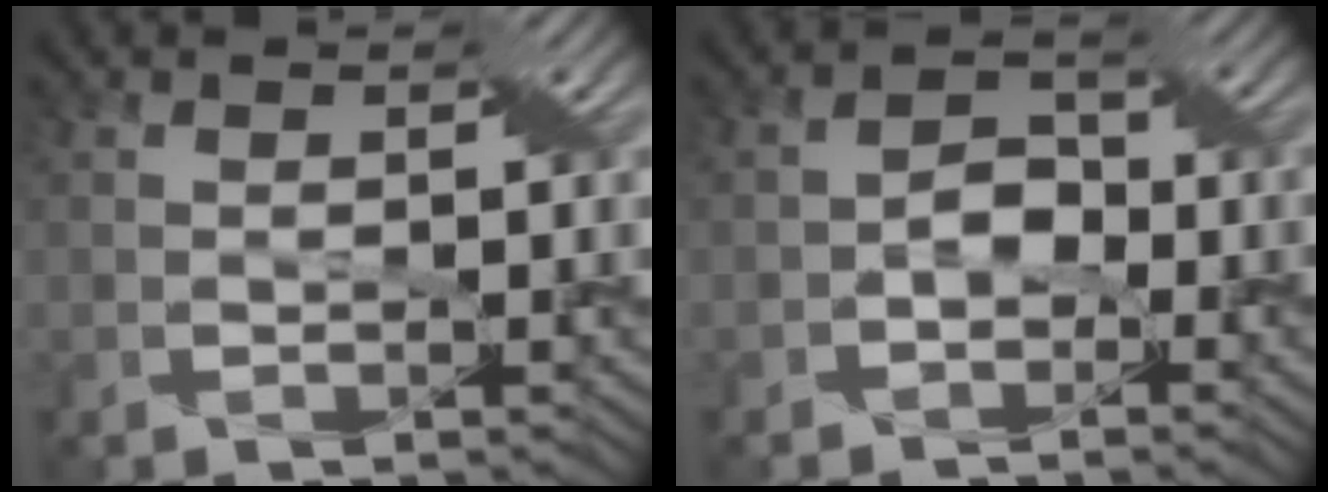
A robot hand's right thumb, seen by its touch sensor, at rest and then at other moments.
{"total": 3.1, "force": [-1.3, 2.2, 1.8], "torque": [-0.032, 0.010, -0.028]}